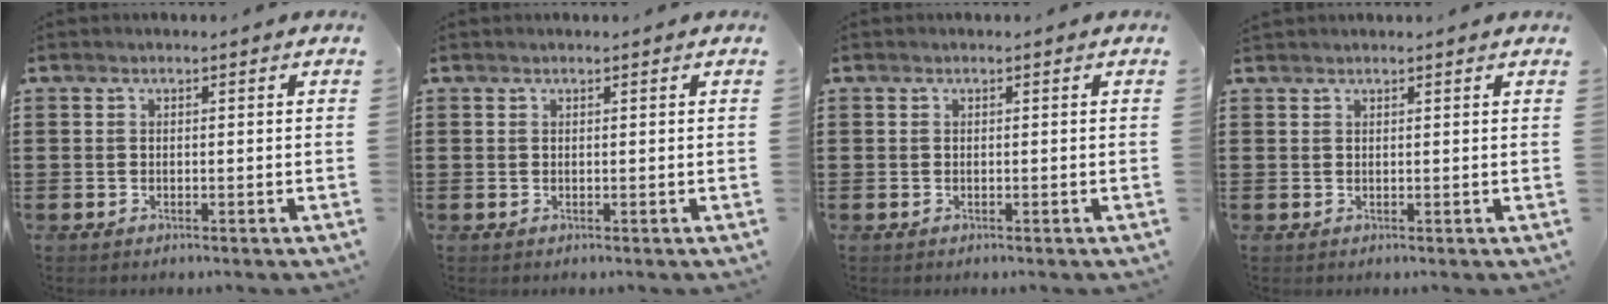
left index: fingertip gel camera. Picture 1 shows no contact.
{"total": 0.0}
{"total": 0.0}
{"total": 0.9, "force": [0.9, -0.2, 0.3], "torque": [-0.005, -0.002, 0.017]}